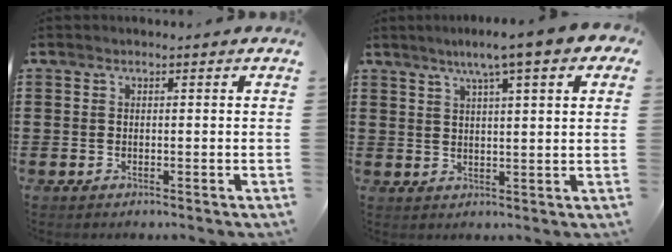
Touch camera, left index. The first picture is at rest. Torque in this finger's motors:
{"motor_torque": [2.14, 0.00, 0.53, 0.21]}